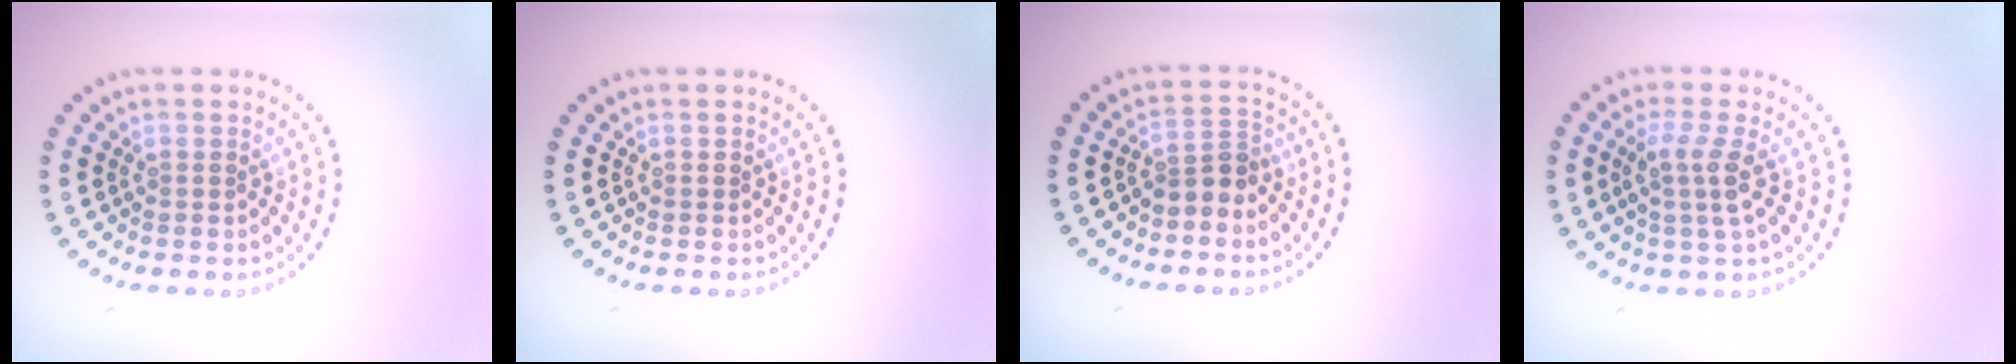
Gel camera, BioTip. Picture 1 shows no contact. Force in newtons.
{"total": 0.0}
{"total": 2.4, "press": 1.8, "slide": 1.6}
{"total": 2.5, "press": 2.0, "slide": 1.6}